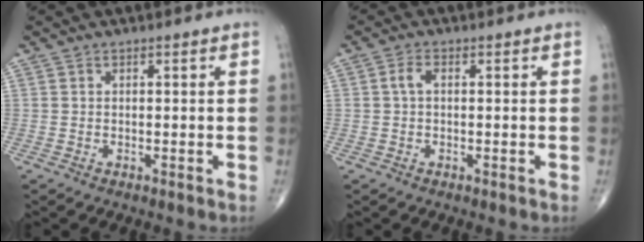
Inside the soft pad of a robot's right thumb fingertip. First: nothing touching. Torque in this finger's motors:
{"motor_torque": [0.02, 0.02, 0.30, 0.17, 0.03]}